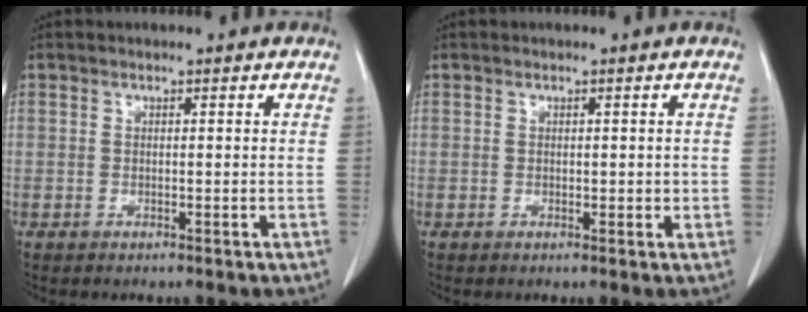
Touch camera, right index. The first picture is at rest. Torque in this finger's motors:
{"motor_torque": [-0.15, 0.33, -0.04, 0.01]}